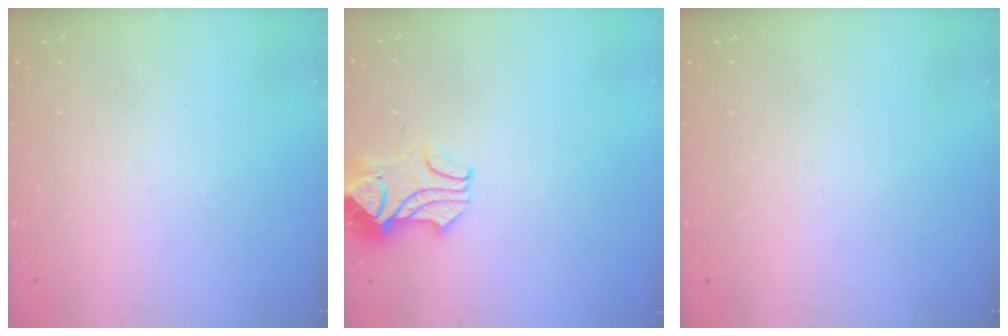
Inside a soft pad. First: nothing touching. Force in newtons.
{"total": 2.2, "press": 2.0, "slide": 0.9}
{"total": 0.0}